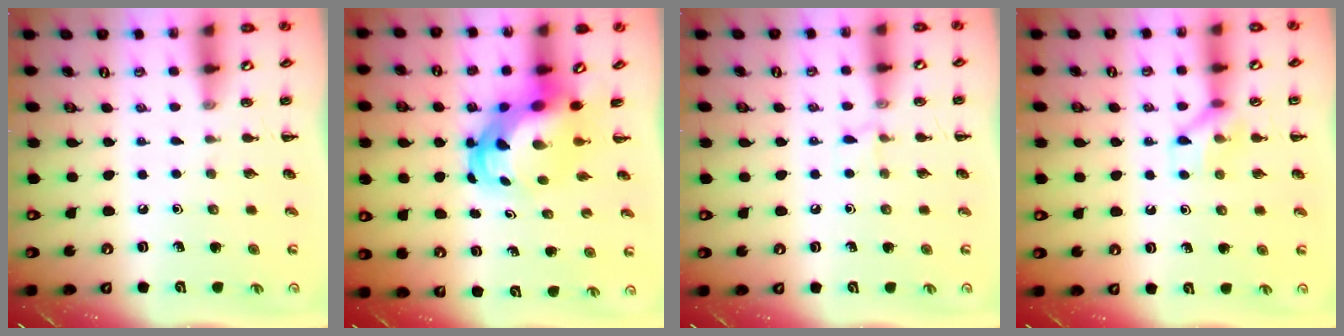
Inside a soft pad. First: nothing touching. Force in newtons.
{"total": 6.3, "press": 6.1, "slide": 1.8}
{"total": 4.0, "press": 3.8, "slide": 1.3}
{"total": 8.7, "press": 8.7, "slide": 0.6}